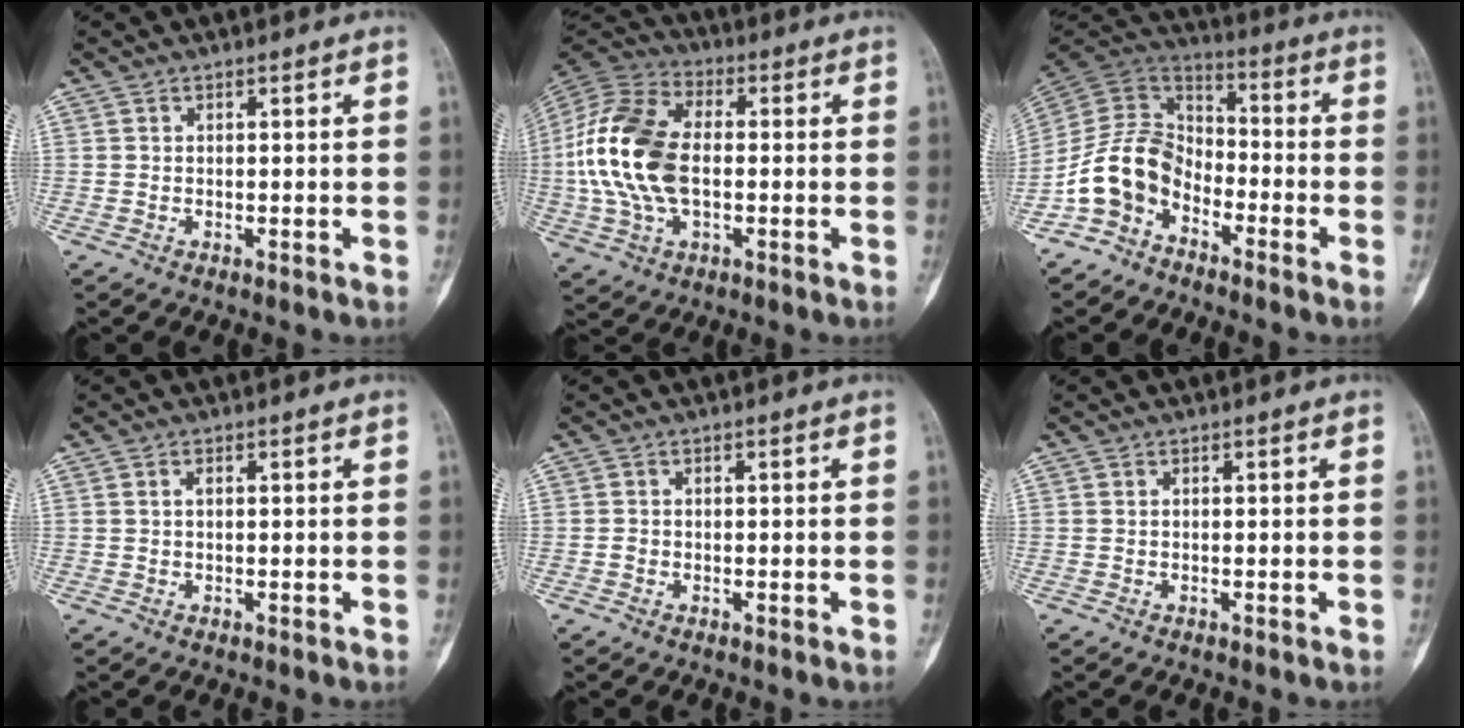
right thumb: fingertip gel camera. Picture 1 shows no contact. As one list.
[{"total": 18.3, "force": [-0.7, 11.1, 14.6], "torque": [-0.305, 0.019, -0.016]}, {"total": 11.9, "force": [-6.5, 8.1, 5.7], "torque": [-0.093, 0.070, -0.144]}, {"total": 0.7, "force": [0.2, 0.4, 0.6], "torque": [-0.013, 0.001, 0.002]}, {"total": 0.7, "force": [-0.2, 0.6, 0.2], "torque": [-0.002, 0.003, -0.006]}, {"total": 0.0}]